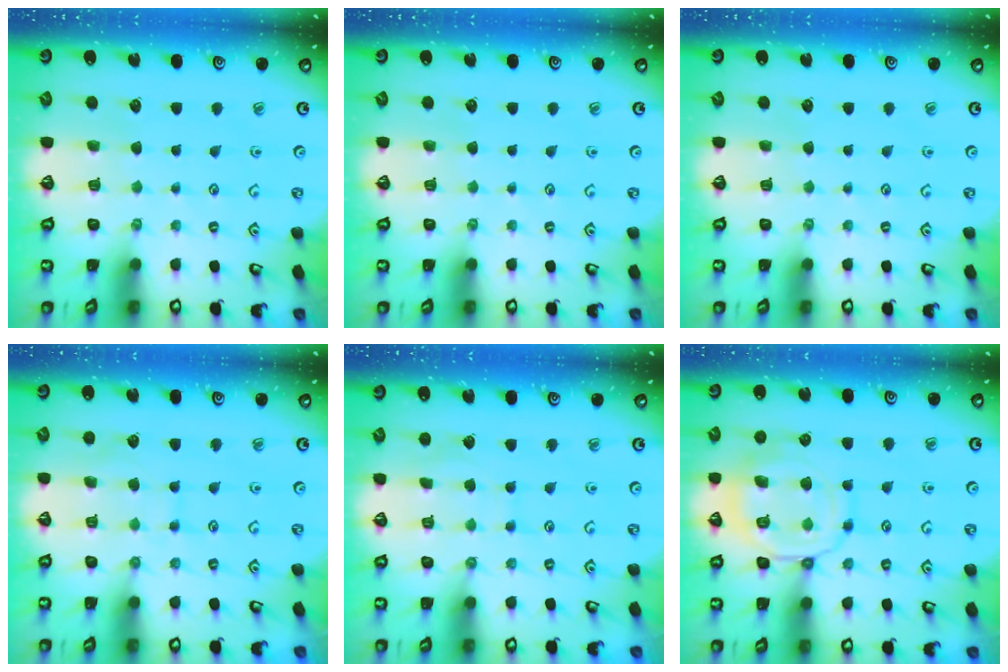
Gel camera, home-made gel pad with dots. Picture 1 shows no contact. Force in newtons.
{"total": 0.0}
{"total": 0.0}
{"total": 7.6, "press": 7.6, "slide": 0.5}
{"total": 6.5, "press": 6.5, "slide": 0.6}
{"total": 14.2, "press": 14.2, "slide": 1.5}